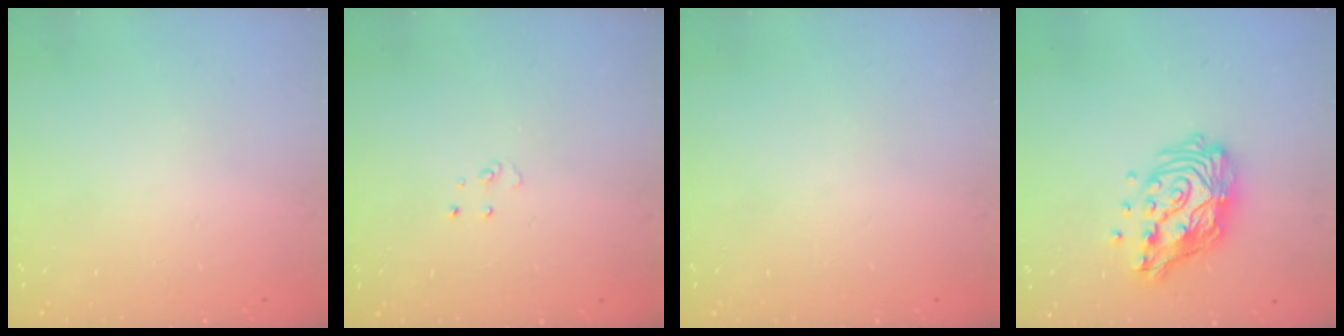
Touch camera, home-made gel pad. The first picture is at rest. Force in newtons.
{"total": 2.9, "press": 2.9, "slide": 0.2}
{"total": 0.0}
{"total": 15.3, "press": 15.2, "slide": 1.2}